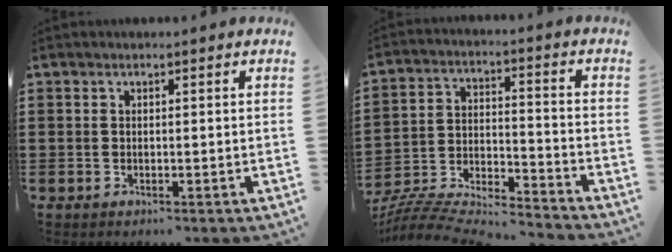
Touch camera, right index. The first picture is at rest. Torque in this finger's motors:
{"motor_torque": [-0.38, 0.18, 0.38, 0.11]}